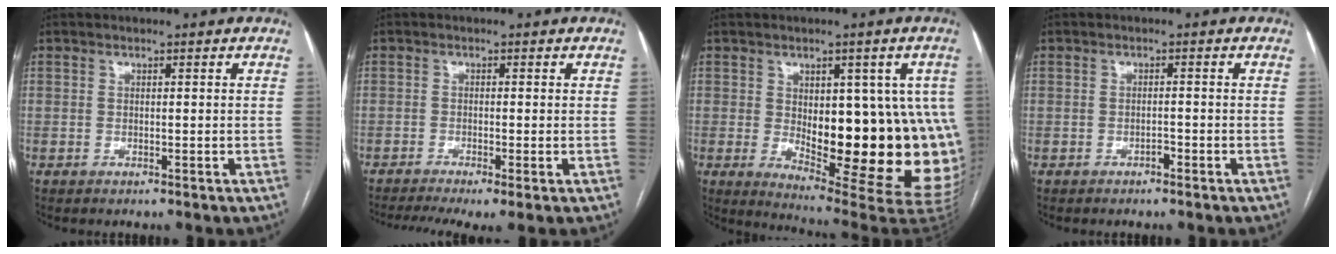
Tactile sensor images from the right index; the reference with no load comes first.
{"total": 6.4, "force": [-4.0, 1.4, 4.8], "torque": [-0.084, -0.011, -0.070]}
{"total": 19.9, "force": [-0.6, 6.3, 18.9], "torque": [-0.165, 0.003, 0.016]}
{"total": 1.0, "force": [-0.7, 0.4, 0.6], "torque": [-0.010, 0.002, -0.010]}